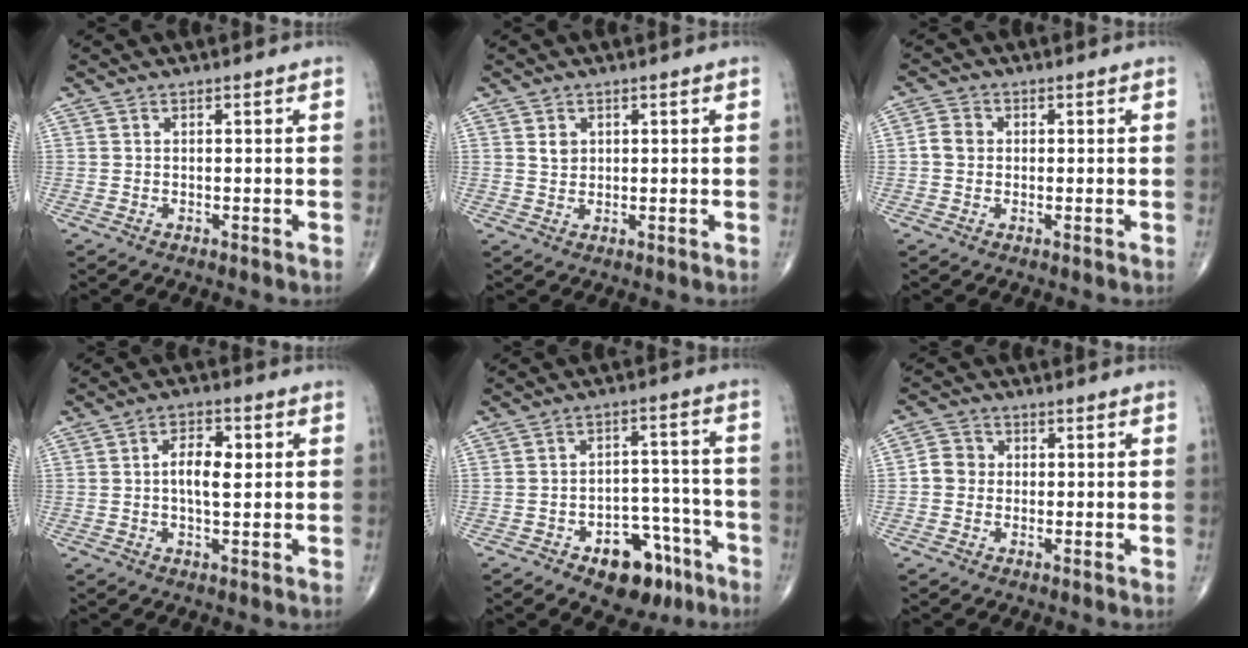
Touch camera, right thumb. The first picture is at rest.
{"total": 2.1, "force": [0.8, 1.6, 1.0], "torque": [-0.010, -0.006, 0.016]}
{"total": 3.0, "force": [-0.1, 2.6, 1.5], "torque": [-0.023, 0.008, -0.007]}
{"total": 6.1, "force": [0.7, 2.8, 5.4], "torque": [-0.082, 0.005, 0.006]}
{"total": 12.0, "force": [-6.9, 6.9, 7.0], "torque": [-0.058, 0.057, -0.093]}
{"total": 3.9, "force": [-0.2, 3.6, 1.5], "torque": [-0.010, 0.009, -0.013]}